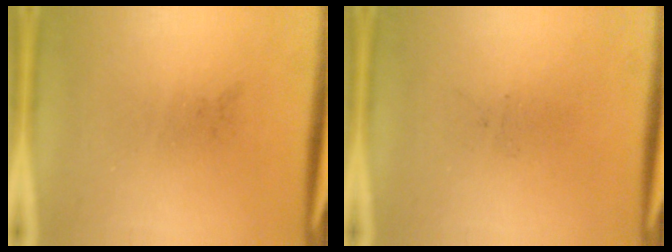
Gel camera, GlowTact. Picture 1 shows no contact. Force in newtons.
{"total": 0.0}